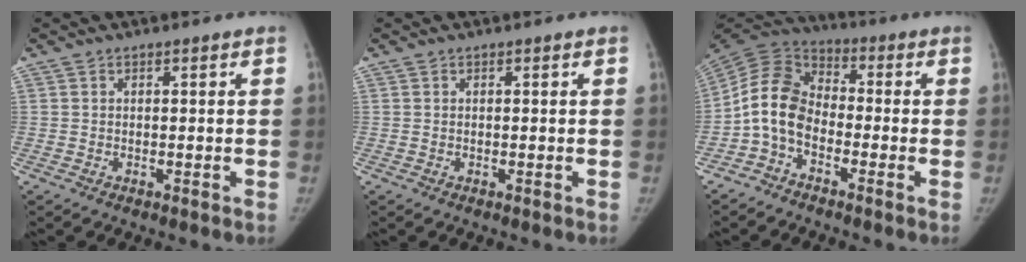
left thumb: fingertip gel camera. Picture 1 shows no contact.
{"total": 0.0}
{"total": 10.3, "force": [-3.2, 7.3, 6.6], "torque": [-0.125, 0.048, -0.079]}